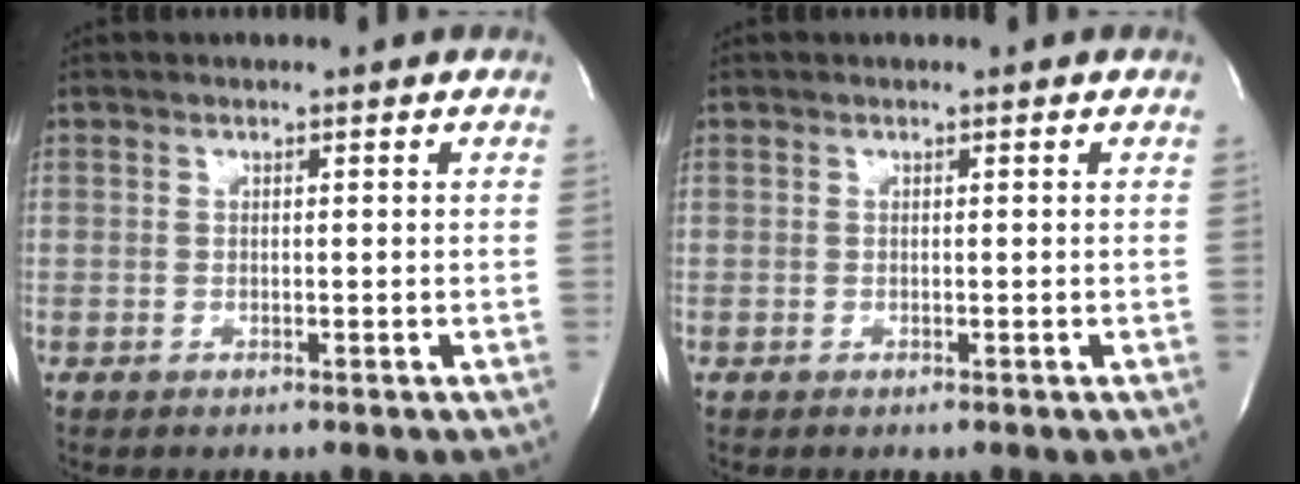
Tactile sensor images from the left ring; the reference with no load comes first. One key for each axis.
{"total": 0.0}